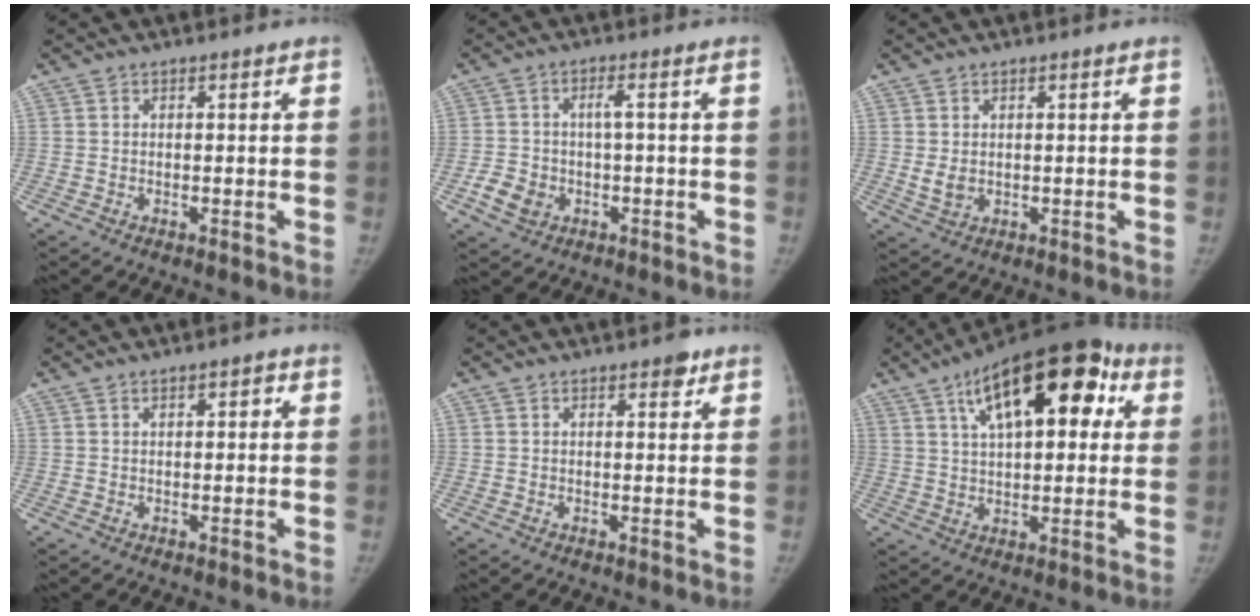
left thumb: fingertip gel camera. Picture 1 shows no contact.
{"total": 5.5, "force": [-1.6, 3.4, 4.0], "torque": [-0.072, 0.018, -0.021]}
{"total": 2.6, "force": [0.1, 1.9, 1.6], "torque": [-0.022, -0.006, 0.009]}
{"total": 1.8, "force": [0.6, 1.0, 1.4], "torque": [-0.013, 0.003, 0.005]}
{"total": 2.1, "force": [1.3, 1.1, 1.2], "torque": [-0.002, -0.005, 0.014]}
{"total": 20.9, "force": [7.9, 10.0, 16.6], "torque": [-0.220, 0.021, 0.118]}